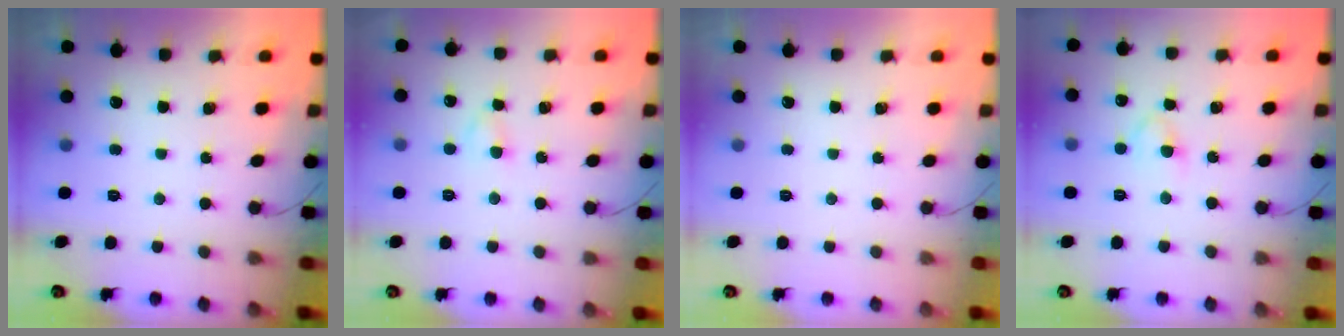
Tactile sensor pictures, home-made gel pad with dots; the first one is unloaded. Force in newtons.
{"total": 2.4, "press": 2.2, "slide": 1.0}
{"total": 0.0}
{"total": 2.4, "press": 2.1, "slide": 1.1}